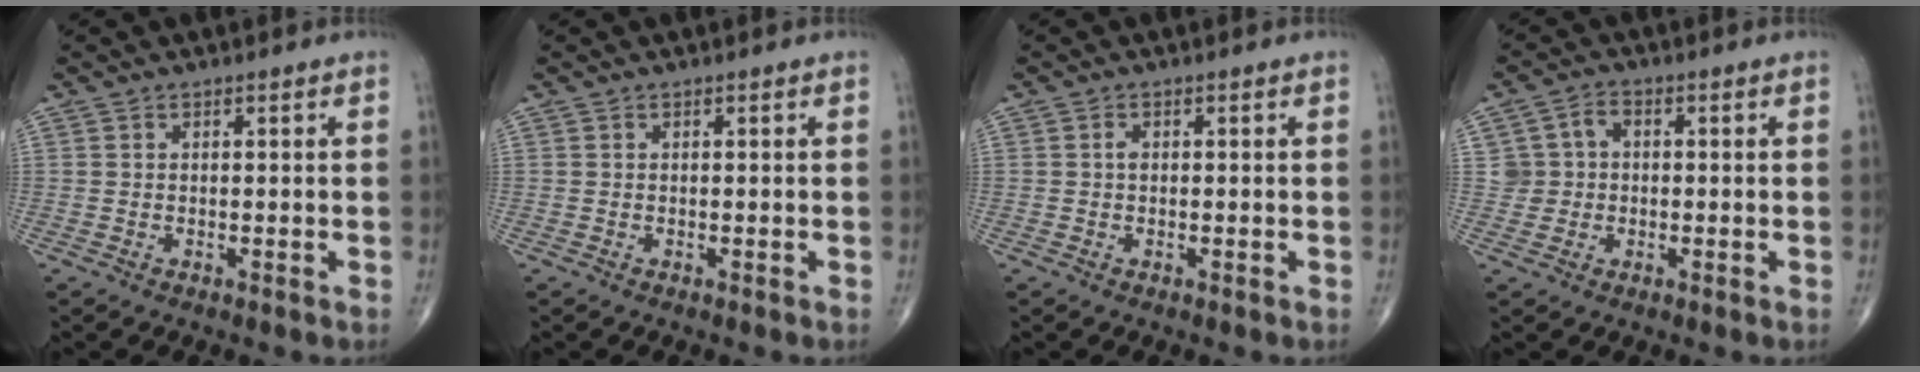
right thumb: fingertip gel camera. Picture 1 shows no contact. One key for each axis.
{"total": 0.0}
{"total": 0.9, "fx": 0.1, "fy": 0.5, "fz": 0.7, "tx": -0.010, "ty": 0.002, "tz": -0.001}
{"total": 4.3, "fx": 0.2, "fy": 4.1, "fz": 1.3, "tx": -0.003, "ty": 0.012, "tz": -0.002}